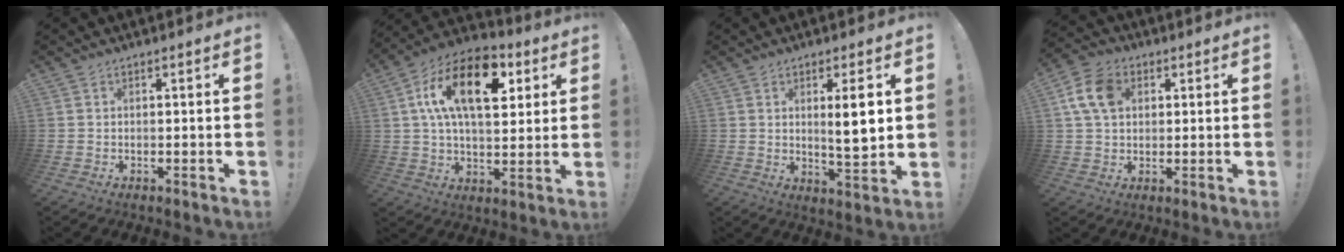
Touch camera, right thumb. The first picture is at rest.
{"total": 19.4, "force": [6.5, 10.3, 15.1], "torque": [-0.245, -0.001, 0.110]}
{"total": 7.8, "force": [2.0, 1.3, 7.4], "torque": [-0.113, -0.009, 0.028]}
{"total": 10.8, "force": [3.1, 7.8, 6.8], "torque": [-0.123, 0.014, 0.063]}